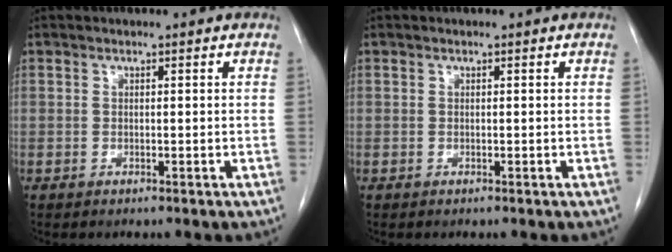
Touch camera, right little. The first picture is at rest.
{"total": 0.0}